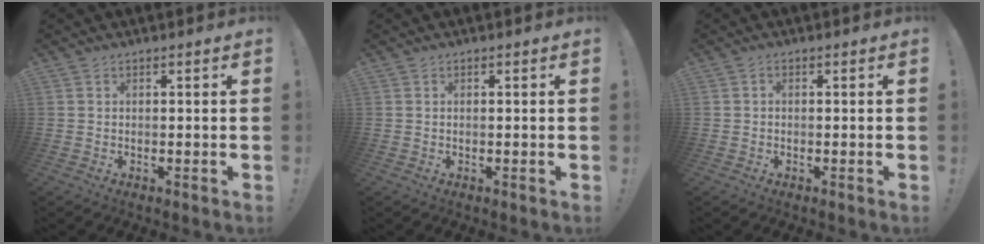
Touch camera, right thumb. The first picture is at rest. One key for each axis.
{"total": 0.0}
{"total": 0.7, "fx": -0.5, "fy": 0.3, "fz": 0.3, "tx": -0.013, "ty": 0.004, "tz": -0.008}